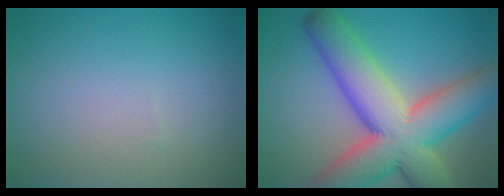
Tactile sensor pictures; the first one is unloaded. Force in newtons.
{"total": 13.1, "press": 13.0, "slide": 0.8}